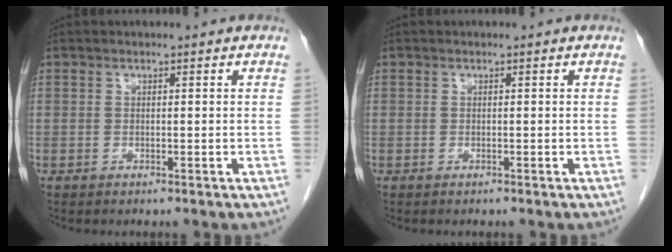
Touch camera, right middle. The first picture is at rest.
{"total": 0.0}